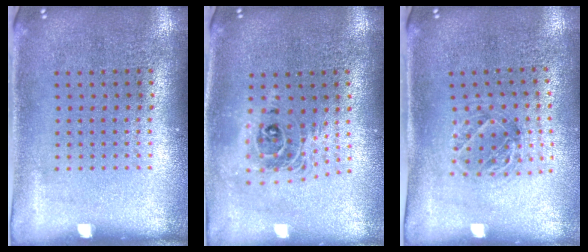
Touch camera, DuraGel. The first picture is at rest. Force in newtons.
{"total": 1.8, "press": 1.4, "slide": 1.1}
{"total": 1.1, "press": 1.1, "slide": 0.2}